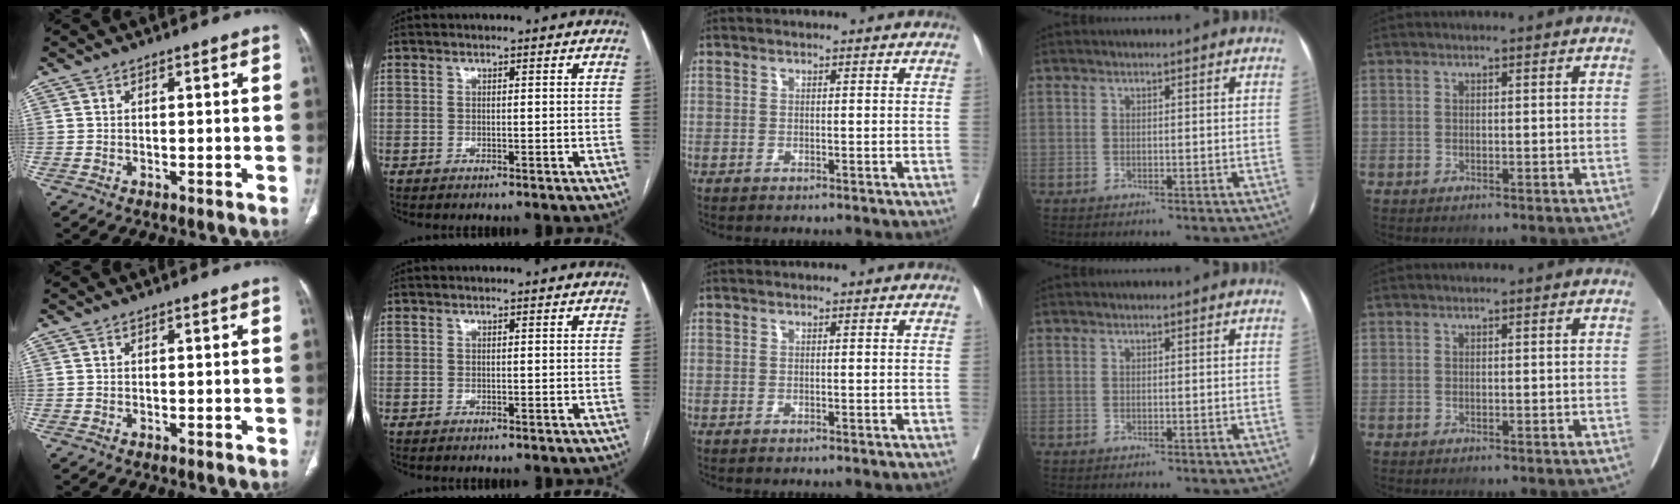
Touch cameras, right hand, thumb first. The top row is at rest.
{}